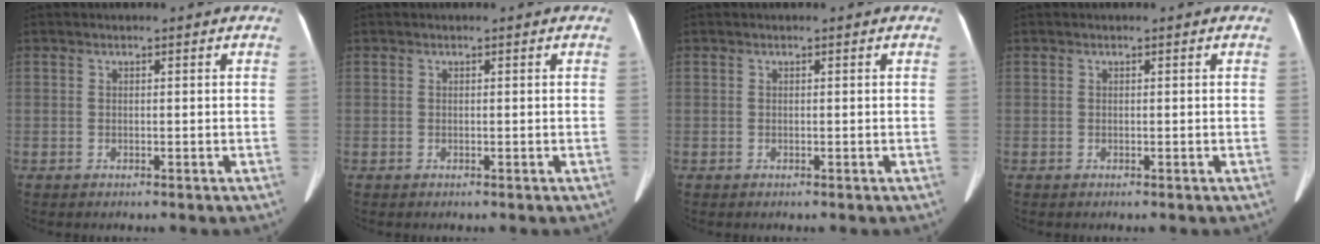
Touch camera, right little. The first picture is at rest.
{"total": 0.0}
{"total": 0.0}
{"total": 0.0}